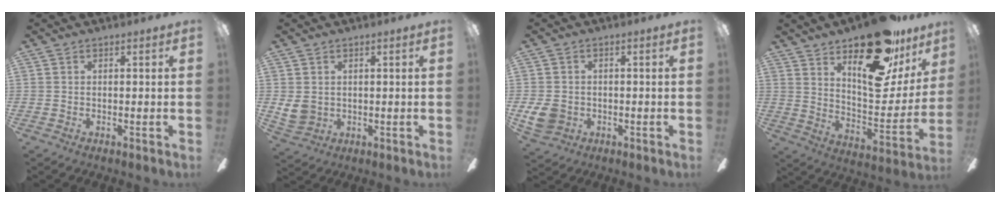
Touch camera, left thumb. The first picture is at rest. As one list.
[{"total": 4.8, "force": [1.7, 4.2, 1.6], "torque": [-0.036, -0.004, 0.034]}, {"total": 6.1, "force": [-0.7, 5.4, 2.7], "torque": [-0.053, 0.006, -0.011]}, {"total": 25.0, "force": [17.4, 10.2, 14.8], "torque": [-0.196, -0.115, 0.291]}]